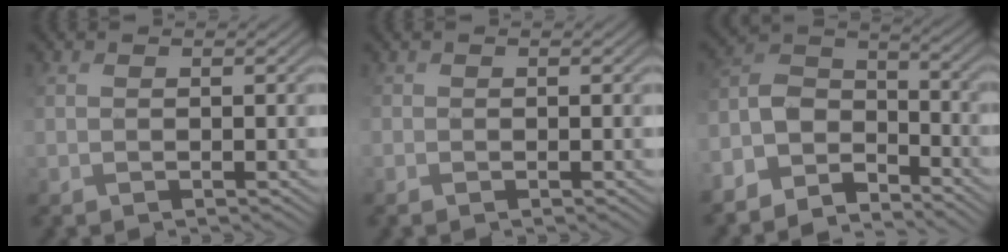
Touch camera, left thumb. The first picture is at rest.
{"total": 0.7, "force": [-0.6, 0.3, -0.1], "torque": [0.001, -0.007, -0.009]}
{"total": 8.1, "force": [-6.9, 3.3, 2.7], "torque": [-0.062, 0.003, -0.143]}